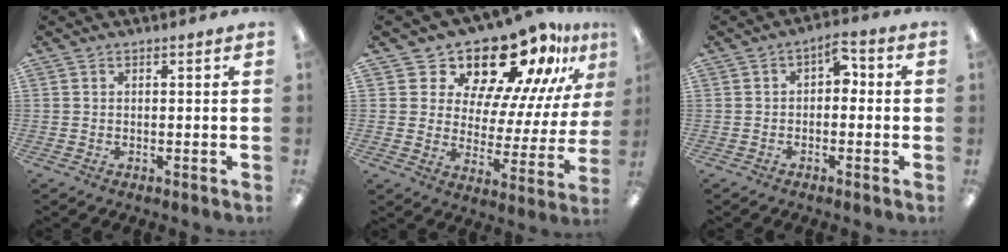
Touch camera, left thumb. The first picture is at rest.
{"total": 18.3, "force": [15.5, 6.6, 7.3], "torque": [-0.126, -0.125, 0.260]}
{"total": 4.1, "force": [0.3, 2.8, 2.9], "torque": [-0.041, 0.005, -0.002]}